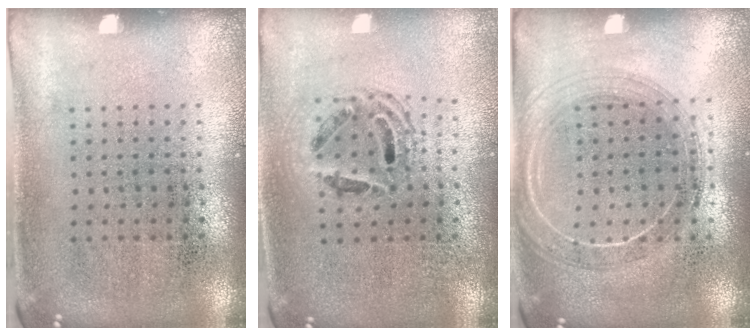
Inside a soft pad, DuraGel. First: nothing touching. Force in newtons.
{"total": 1.3, "press": 1.2, "slide": 0.5}
{"total": 1.7, "press": 1.6, "slide": 0.6}